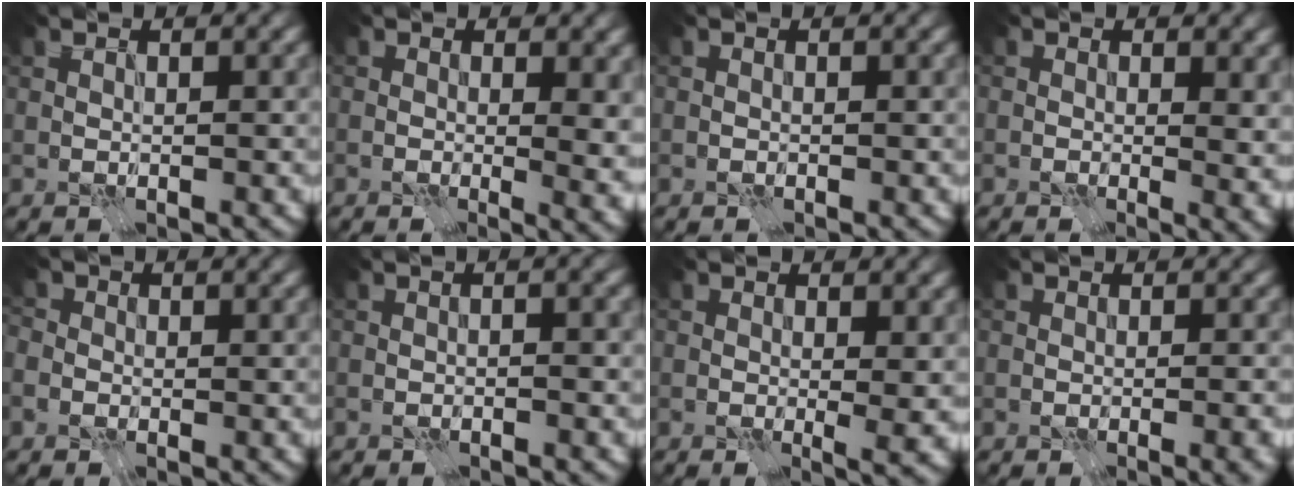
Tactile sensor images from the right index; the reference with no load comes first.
{"total": 6.2, "force": [1.3, 3.1, 5.2], "torque": [-0.025, -0.005, 0.026]}
{"total": 0.0}
{"total": 4.4, "force": [1.1, 2.1, 3.7], "torque": [-0.023, -0.003, 0.023]}
{"total": 1.5, "force": [-0.5, 1.3, 0.3], "torque": [-0.001, 0.001, -0.009]}
{"total": 2.4, "force": [0.0, 0.9, 2.2], "torque": [-0.008, 0.006, -0.013]}
{"total": 2.5, "force": [0.4, 0.8, 2.3], "torque": [-0.024, -0.009, 0.009]}
{"total": 2.7, "force": [-0.7, 0.9, 2.4], "torque": [-0.011, 0.005, -0.009]}